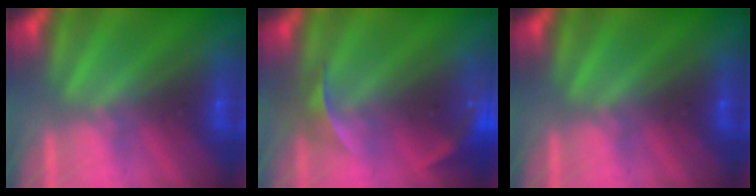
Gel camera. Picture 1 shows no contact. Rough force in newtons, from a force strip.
{"total": 9.6}
{"total": 0.0}